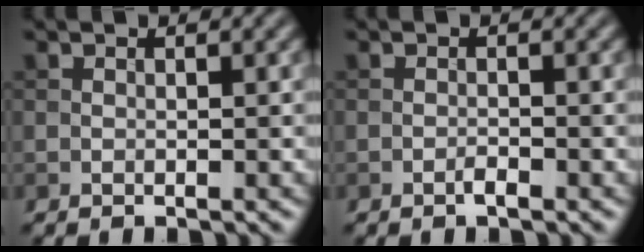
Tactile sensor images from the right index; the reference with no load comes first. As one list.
[{"total": 0.8, "force": [-0.6, 0.1, 0.6], "torque": [-0.010, 0.003, -0.012]}]